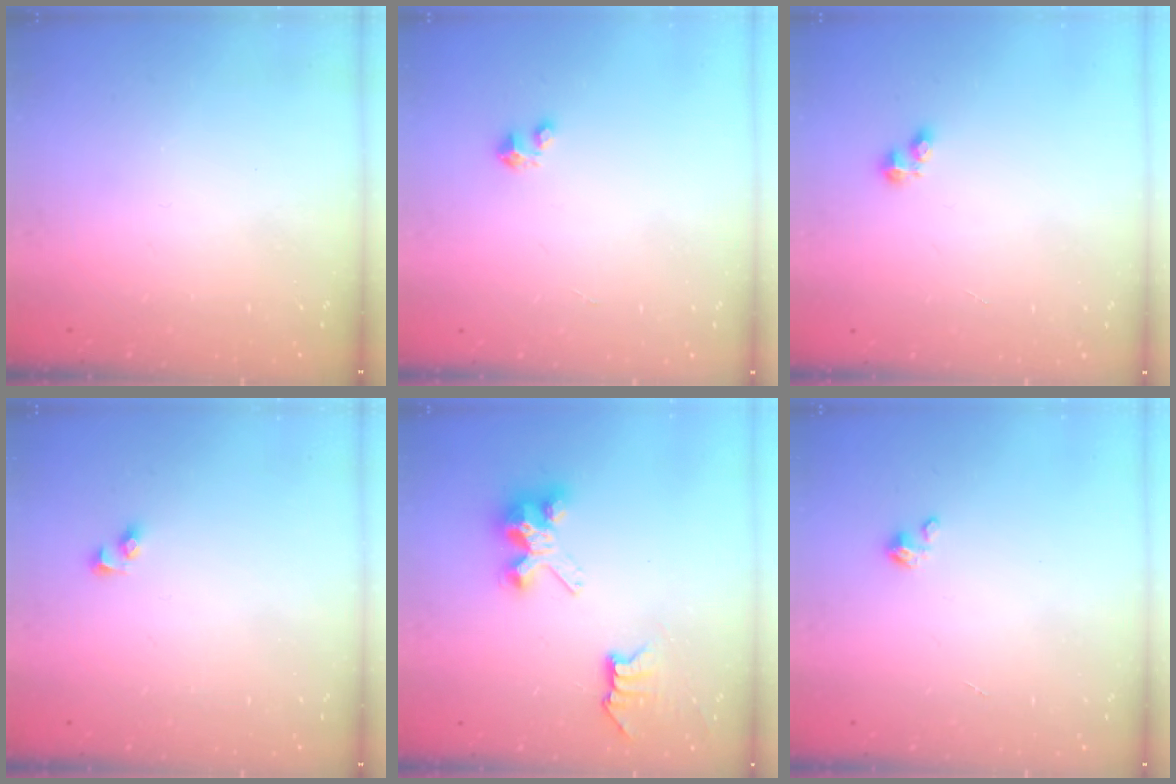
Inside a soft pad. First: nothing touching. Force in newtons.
{"total": 2.1, "press": 2.1, "slide": 0.1}
{"total": 2.5, "press": 2.5, "slide": 0.4}
{"total": 2.3, "press": 2.3, "slide": 0.2}
{"total": 7.4, "press": 7.4, "slide": 0.0}
{"total": 1.4, "press": 1.4, "slide": 0.3}